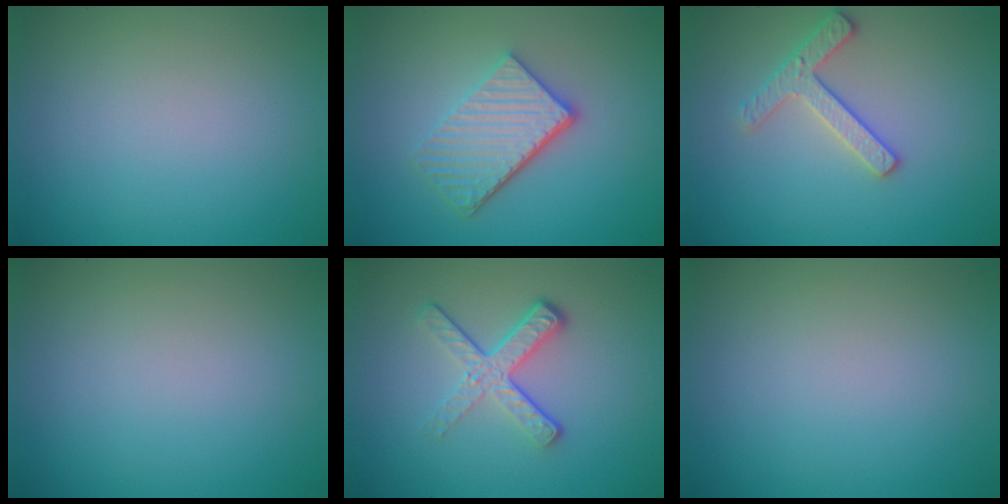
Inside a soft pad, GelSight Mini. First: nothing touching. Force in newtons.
{"total": 4.7, "press": 3.5, "slide": 3.1}
{"total": 2.5, "press": 2.4, "slide": 0.4}
{"total": 0.0}
{"total": 4.2, "press": 2.7, "slide": 3.3}
{"total": 0.0}